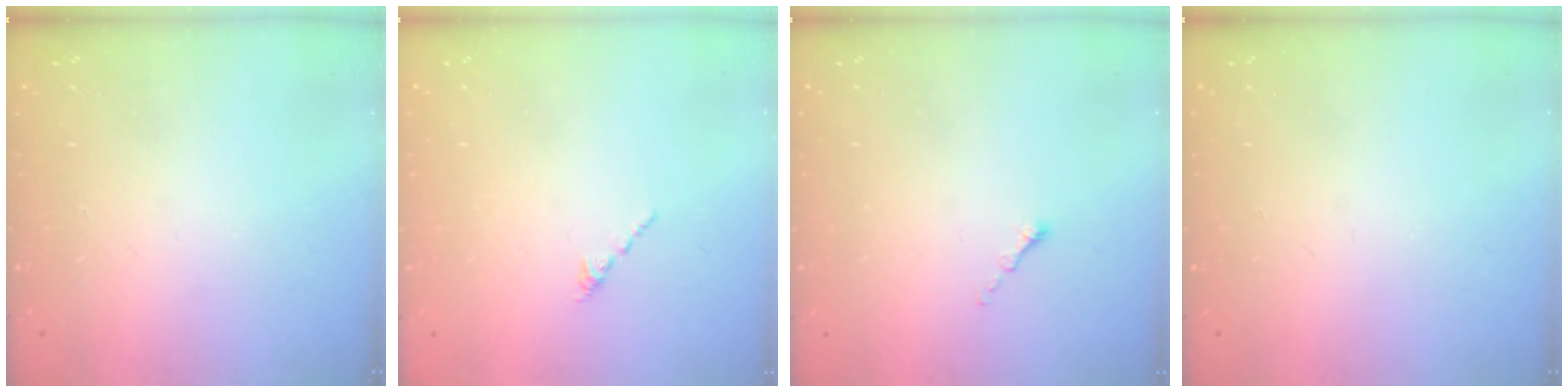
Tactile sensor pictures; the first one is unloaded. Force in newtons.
{"total": 0.6, "press": 0.5, "slide": 0.3}
{"total": 0.0}
{"total": 0.0}